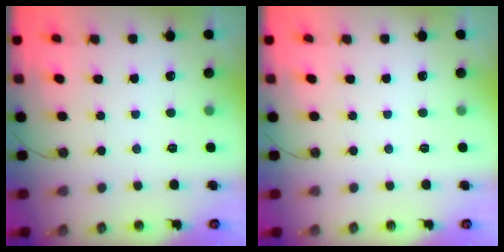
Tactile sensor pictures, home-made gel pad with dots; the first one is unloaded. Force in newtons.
{"total": 0.0}